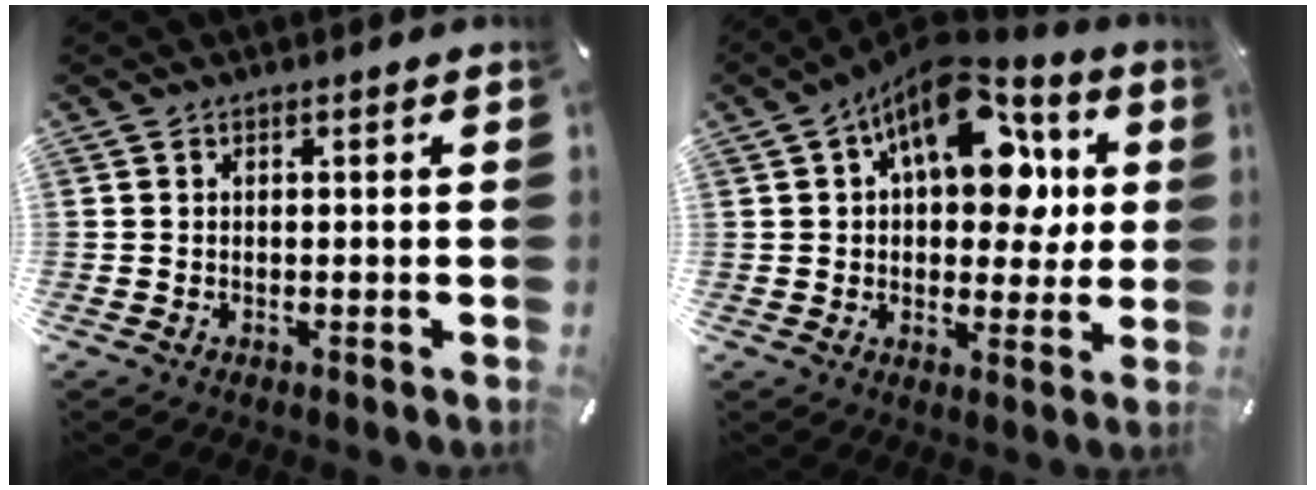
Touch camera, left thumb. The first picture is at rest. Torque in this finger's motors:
{"motor_torque": [2.50, 2.51, 1.60, -1.17, 0.22]}